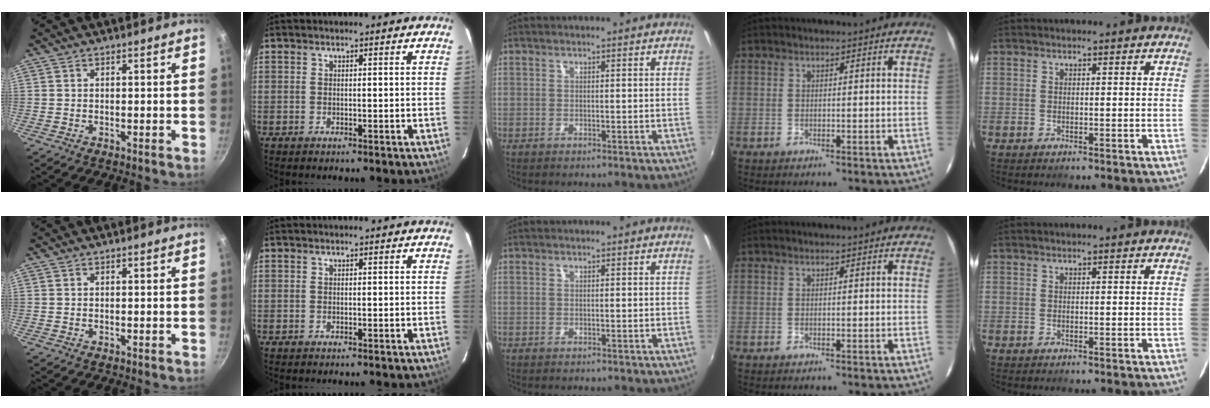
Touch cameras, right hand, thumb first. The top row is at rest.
{}